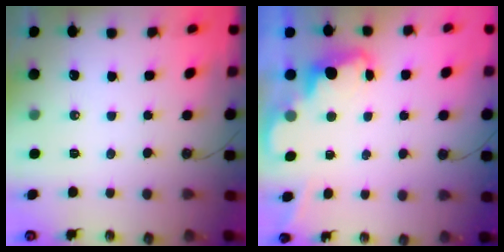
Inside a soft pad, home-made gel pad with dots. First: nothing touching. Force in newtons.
{"total": 2.4, "press": 2.4, "slide": 0.5}